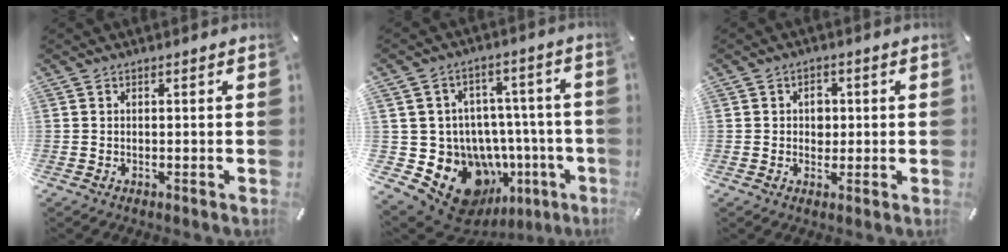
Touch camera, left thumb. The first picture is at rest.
{"total": 18.2, "force": [-8.4, 12.9, 9.6], "torque": [-0.148, 0.039, -0.114]}
{"total": 4.0, "force": [0.3, 3.4, 2.1], "torque": [-0.012, -0.006, -0.005]}